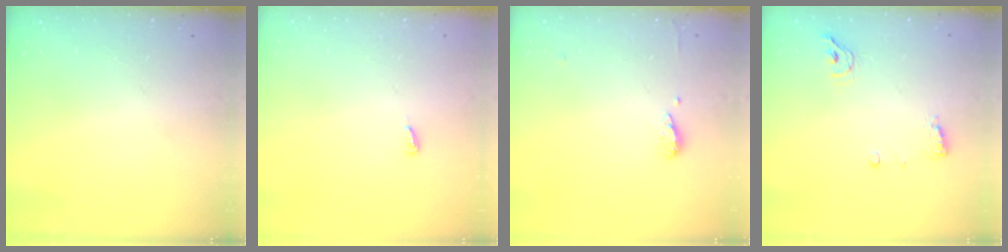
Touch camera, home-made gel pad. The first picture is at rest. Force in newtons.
{"total": 3.9, "press": 3.9, "slide": 0.3}
{"total": 6.1, "press": 6.0, "slide": 0.7}
{"total": 8.1, "press": 7.2, "slide": 3.7}